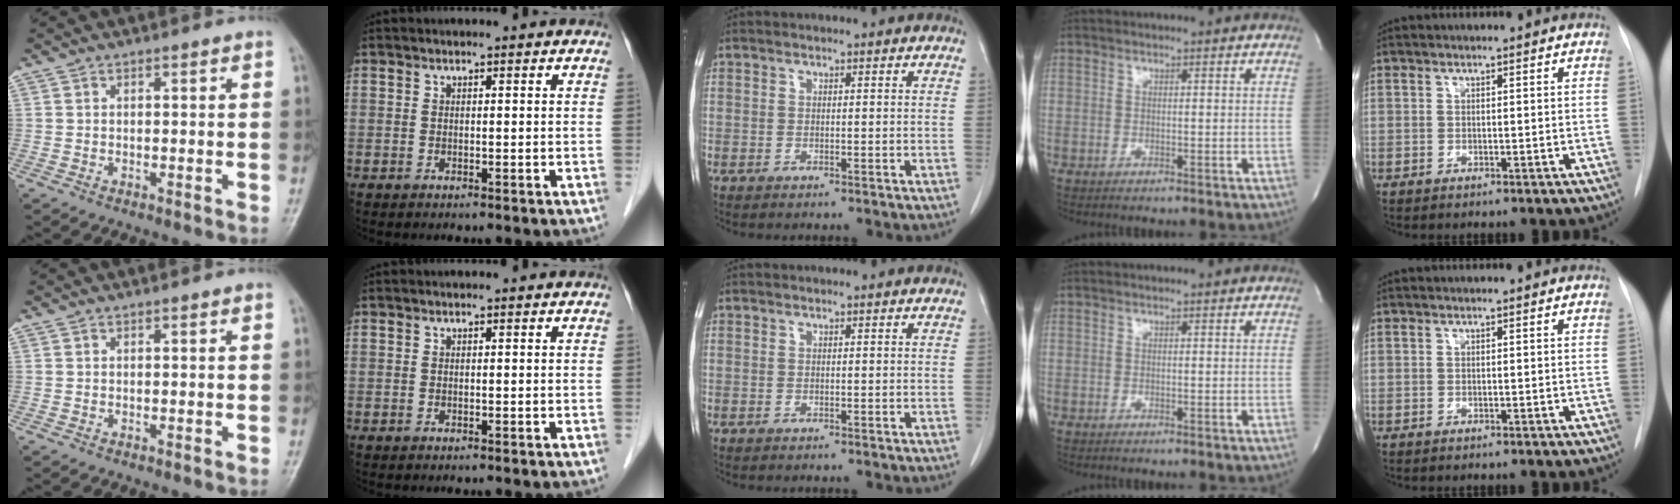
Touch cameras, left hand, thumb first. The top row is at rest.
{}